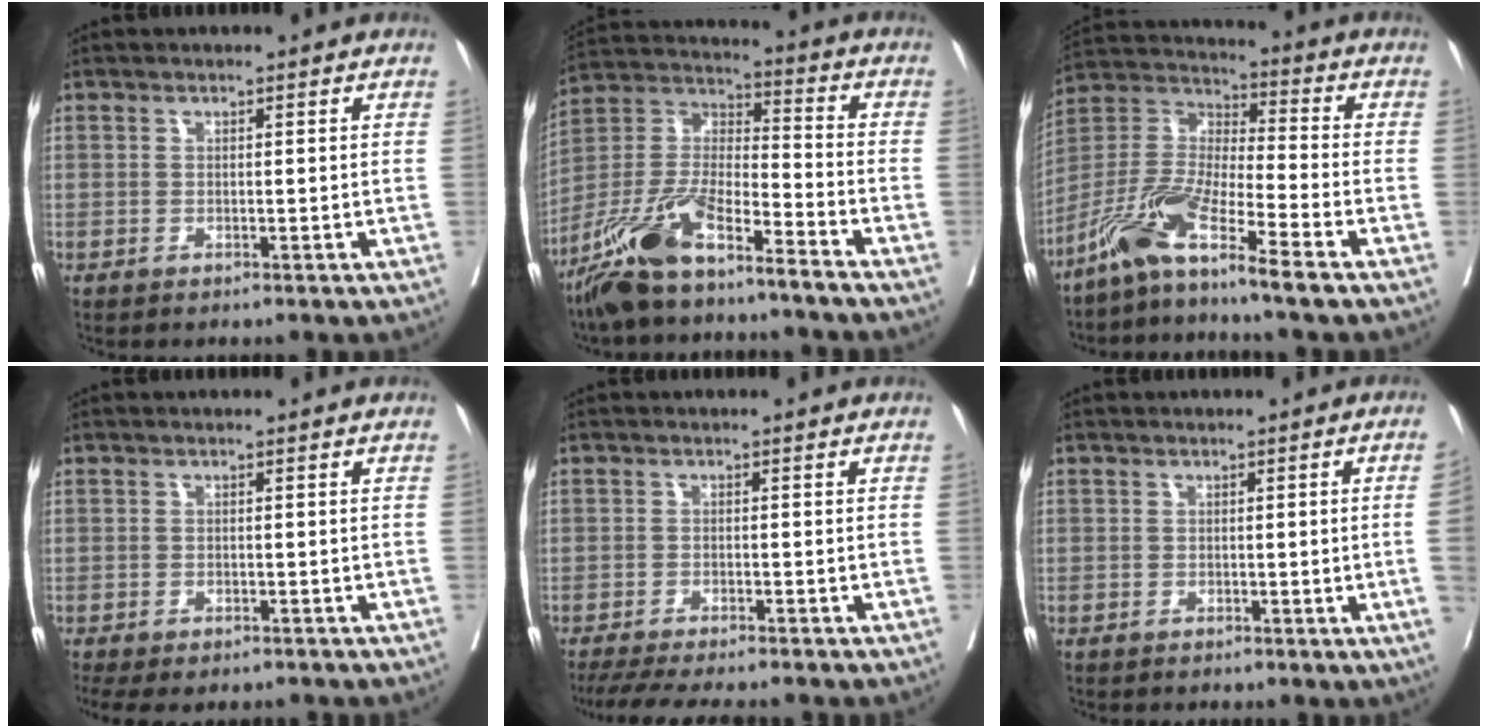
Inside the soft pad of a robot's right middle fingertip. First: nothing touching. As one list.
[{"total": 13.7, "force": [-10.3, 2.0, 8.9], "torque": [-0.190, -0.003, -0.195]}, {"total": 11.2, "force": [-7.9, -0.1, 8.0], "torque": [-0.177, -0.012, -0.160]}, {"total": 8.4, "force": [-6.5, 3.7, 4.0], "torque": [-0.090, -0.005, -0.086]}, {"total": 10.7, "force": [-9.3, 1.5, 4.9], "torque": [-0.069, -0.014, -0.134]}, {"total": 3.0, "force": [-0.4, -0.8, 2.9], "torque": [-0.036, -0.003, -0.003]}]